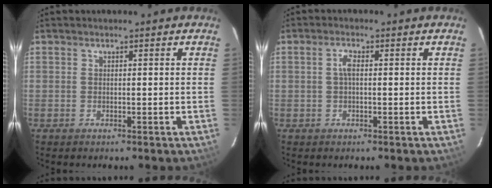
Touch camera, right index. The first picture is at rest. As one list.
[{"total": 1.9, "force": [0.1, 0.7, 1.8], "torque": [-0.039, 0.006, 0.001]}]